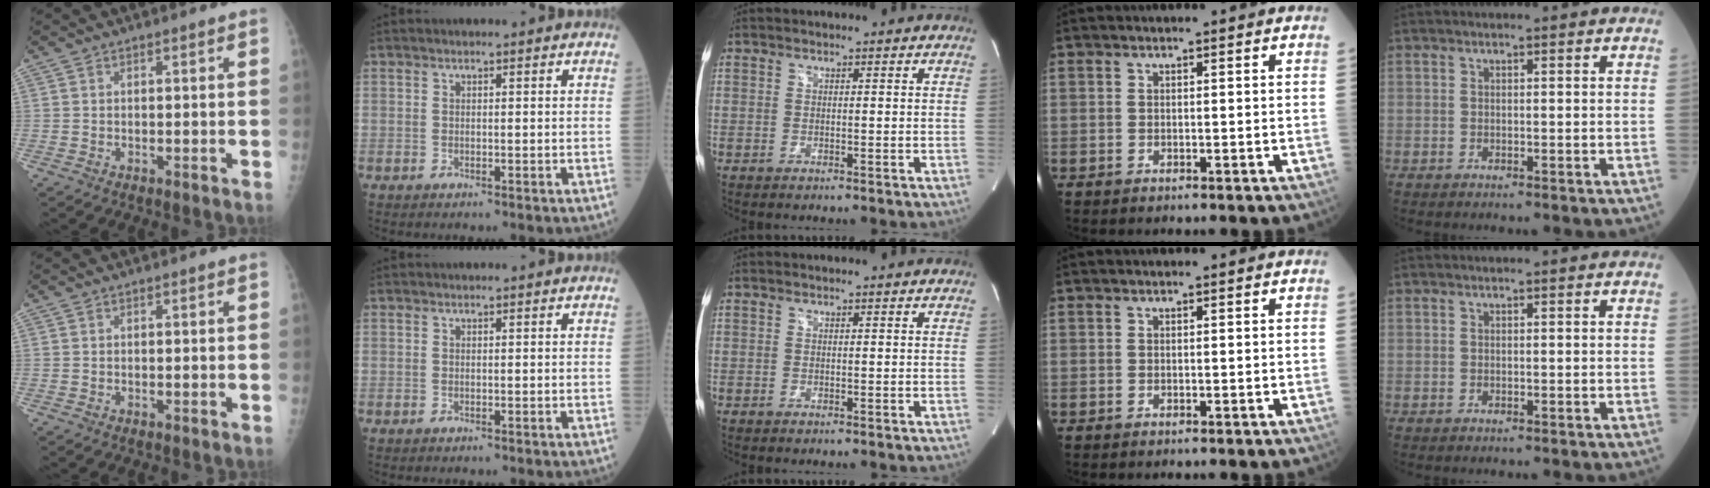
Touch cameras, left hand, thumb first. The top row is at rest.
{}